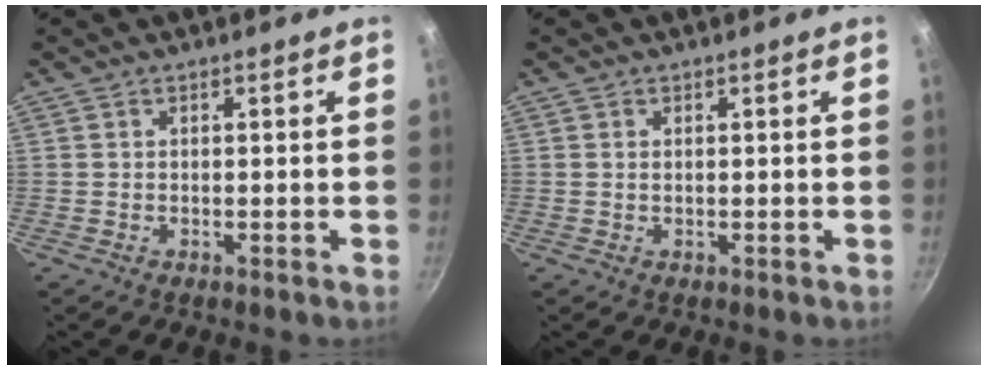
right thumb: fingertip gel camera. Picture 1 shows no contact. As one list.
[{"total": 0.6, "force": [0.2, 0.3, 0.5], "torque": [-0.009, 0.001, 0.004]}]